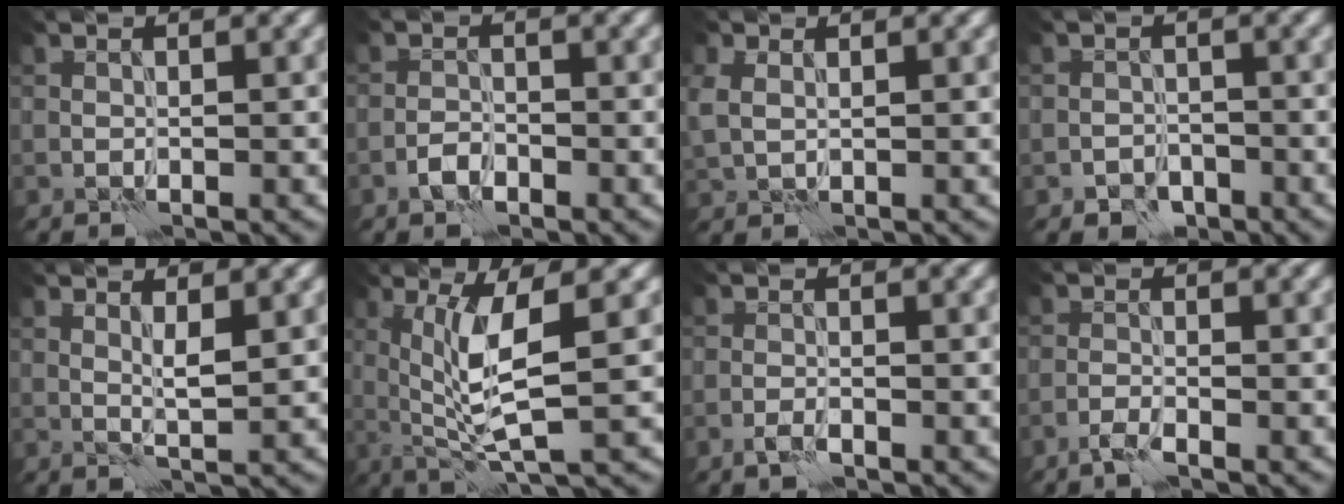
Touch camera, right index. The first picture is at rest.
{"total": 1.6, "force": [-1.0, 0.7, 1.0], "torque": [-0.017, 0.005, -0.023]}
{"total": 2.7, "force": [0.9, 1.8, 1.8], "torque": [-0.052, 0.000, 0.021]}
{"total": 2.2, "force": [-1.5, 1.5, 0.7], "torque": [-0.008, 0.003, -0.029]}
{"total": 1.5, "force": [0.6, 0.1, 1.4], "torque": [-0.026, -0.006, 0.011]}
{"total": 6.2, "force": [1.0, 1.3, 5.9], "torque": [-0.113, -0.004, 0.020]}
{"total": 1.2, "force": [-0.8, 0.3, 0.8], "torque": [-0.019, 0.002, -0.019]}
{"total": 1.5, "force": [-1.1, 0.2, 1.0], "torque": [-0.020, 0.002, -0.028]}